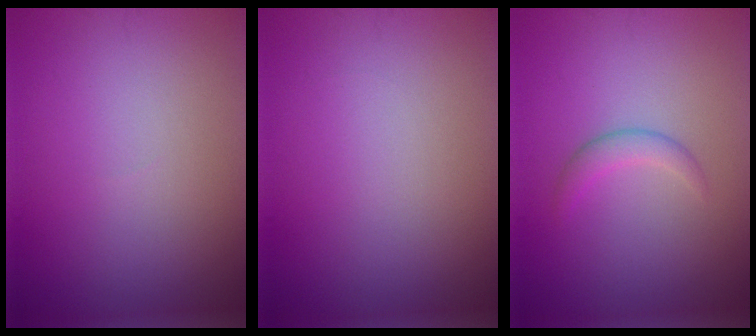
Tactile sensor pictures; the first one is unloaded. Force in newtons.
{"total": 0.0}
{"total": 1.7, "press": 1.7, "slide": 0.2}